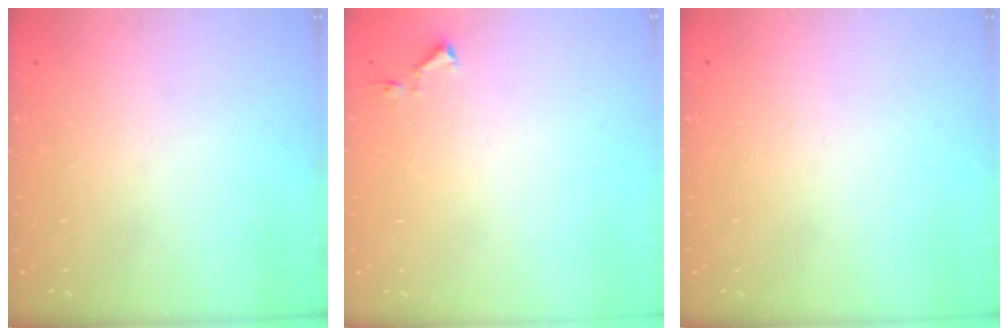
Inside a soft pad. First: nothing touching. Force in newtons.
{"total": 3.5, "press": 3.4, "slide": 0.6}
{"total": 0.0}